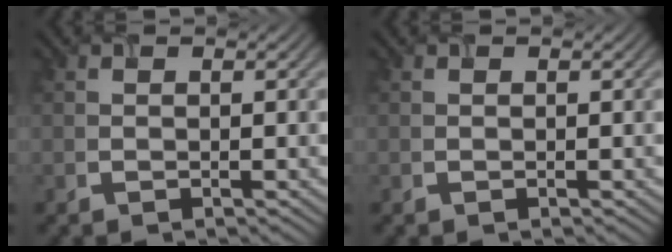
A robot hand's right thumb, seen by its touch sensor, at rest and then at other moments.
{"total": 0.0}